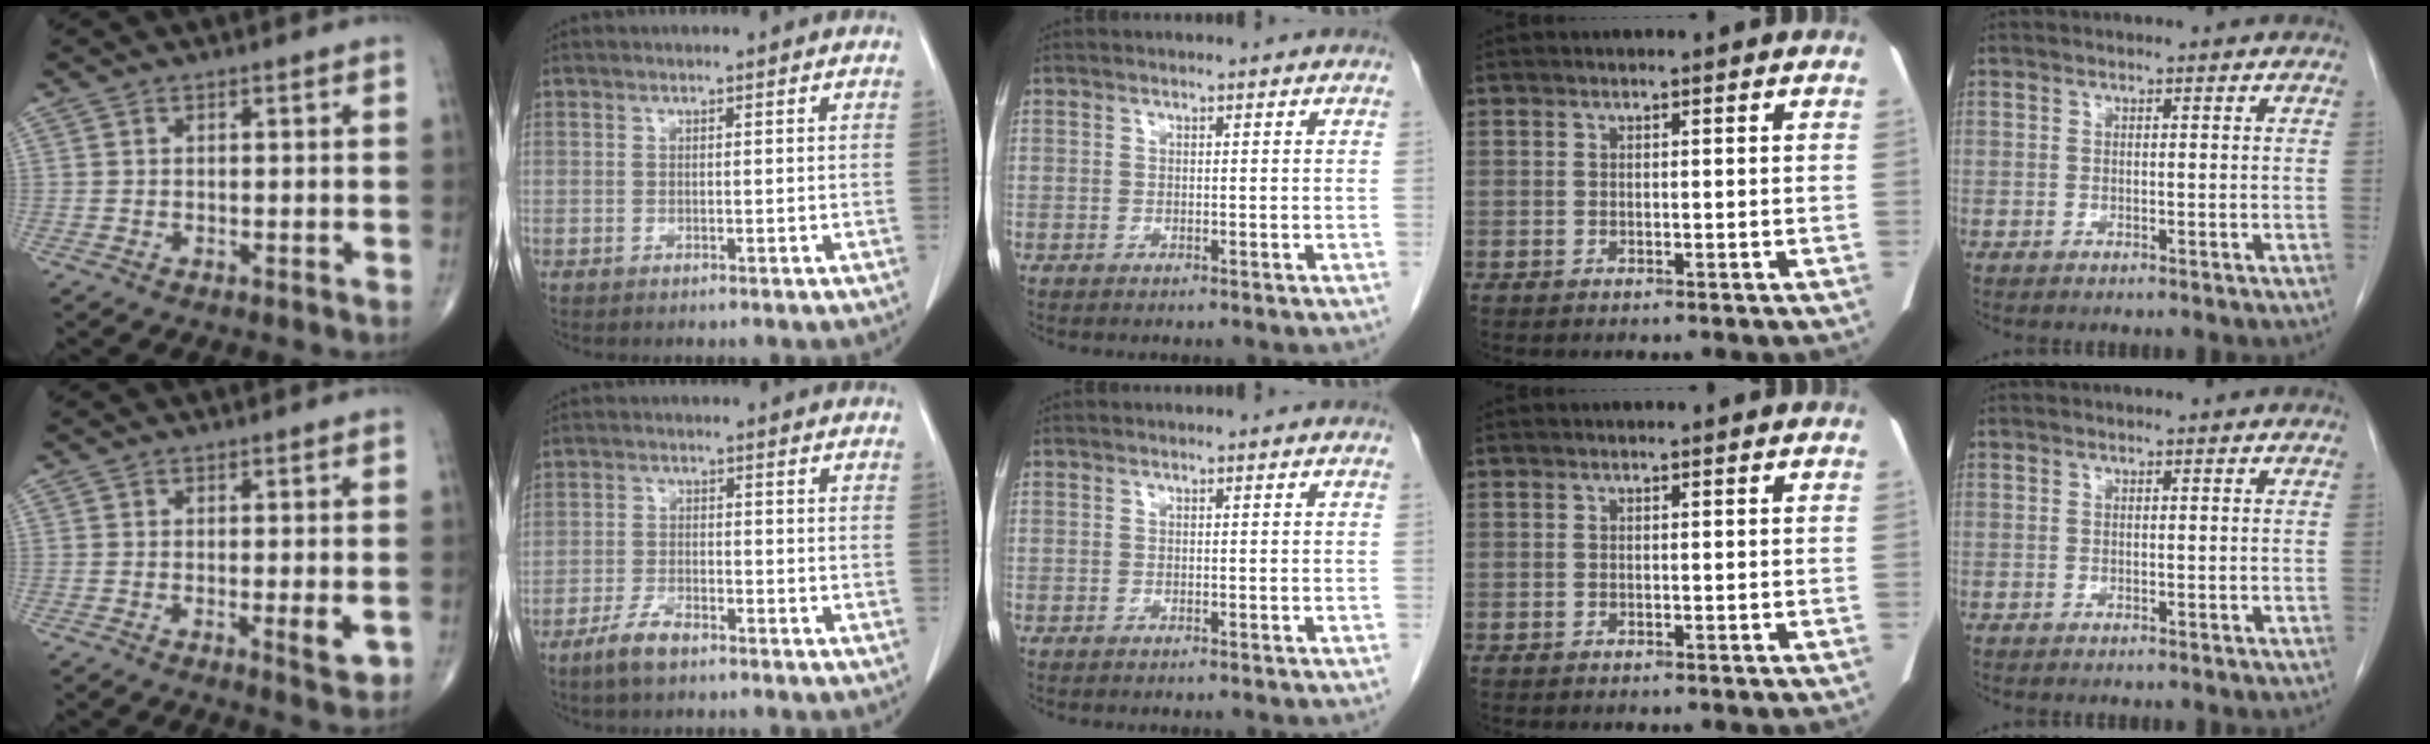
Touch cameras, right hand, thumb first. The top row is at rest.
{"thumb": {"total": 3.6, "force": [-0.7, 0.9, 3.4], "torque": [-0.049, -0.010, -0.011]}, "index": {"total": 4.6, "force": [-3.4, 1.2, 2.7], "torque": [-0.060, -0.002, -0.066]}}